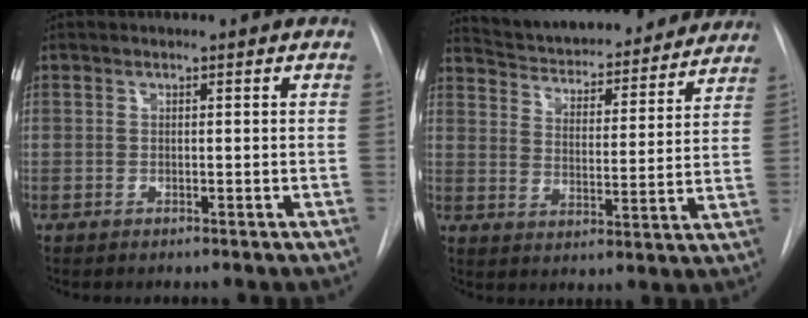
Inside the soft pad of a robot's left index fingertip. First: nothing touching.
{"total": 24.5, "force": [22.6, 5.5, 7.7], "torque": [-0.124, -0.015, 0.301]}